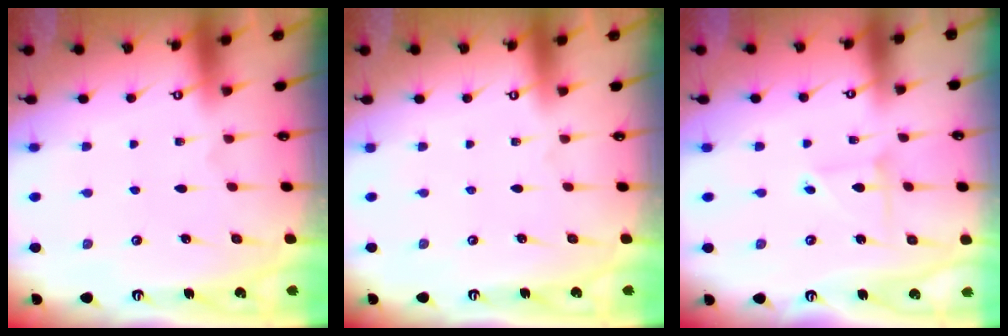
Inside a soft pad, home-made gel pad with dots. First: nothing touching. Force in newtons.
{"total": 0.0}
{"total": 2.6, "press": 2.6, "slide": 0.3}